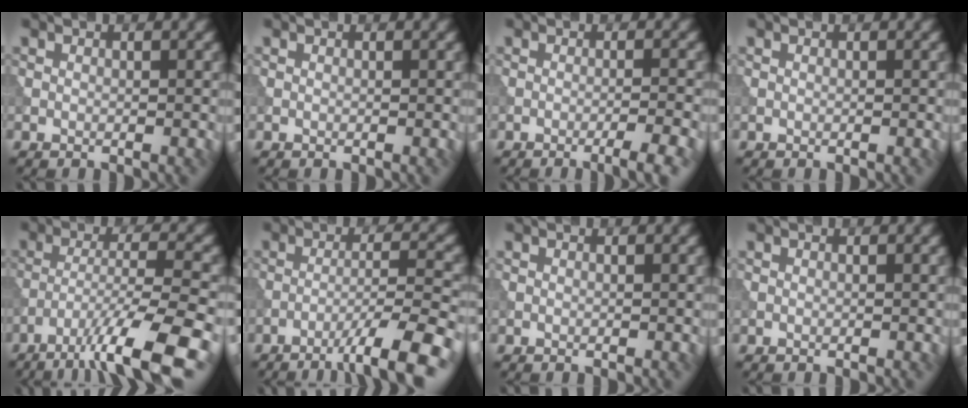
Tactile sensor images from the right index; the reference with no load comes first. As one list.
[{"total": 0.0}, {"total": 3.1, "force": [-1.9, 0.5, 2.5], "torque": [-0.038, 0.004, -0.029]}, {"total": 0.0}, {"total": 9.2, "force": [-6.1, 1.4, 6.7], "torque": [-0.108, 0.008, -0.100]}, {"total": 6.6, "force": [-4.3, 0.6, 4.9], "torque": [-0.076, 0.013, -0.064]}, {"total": 0.0}, {"total": 0.0}]